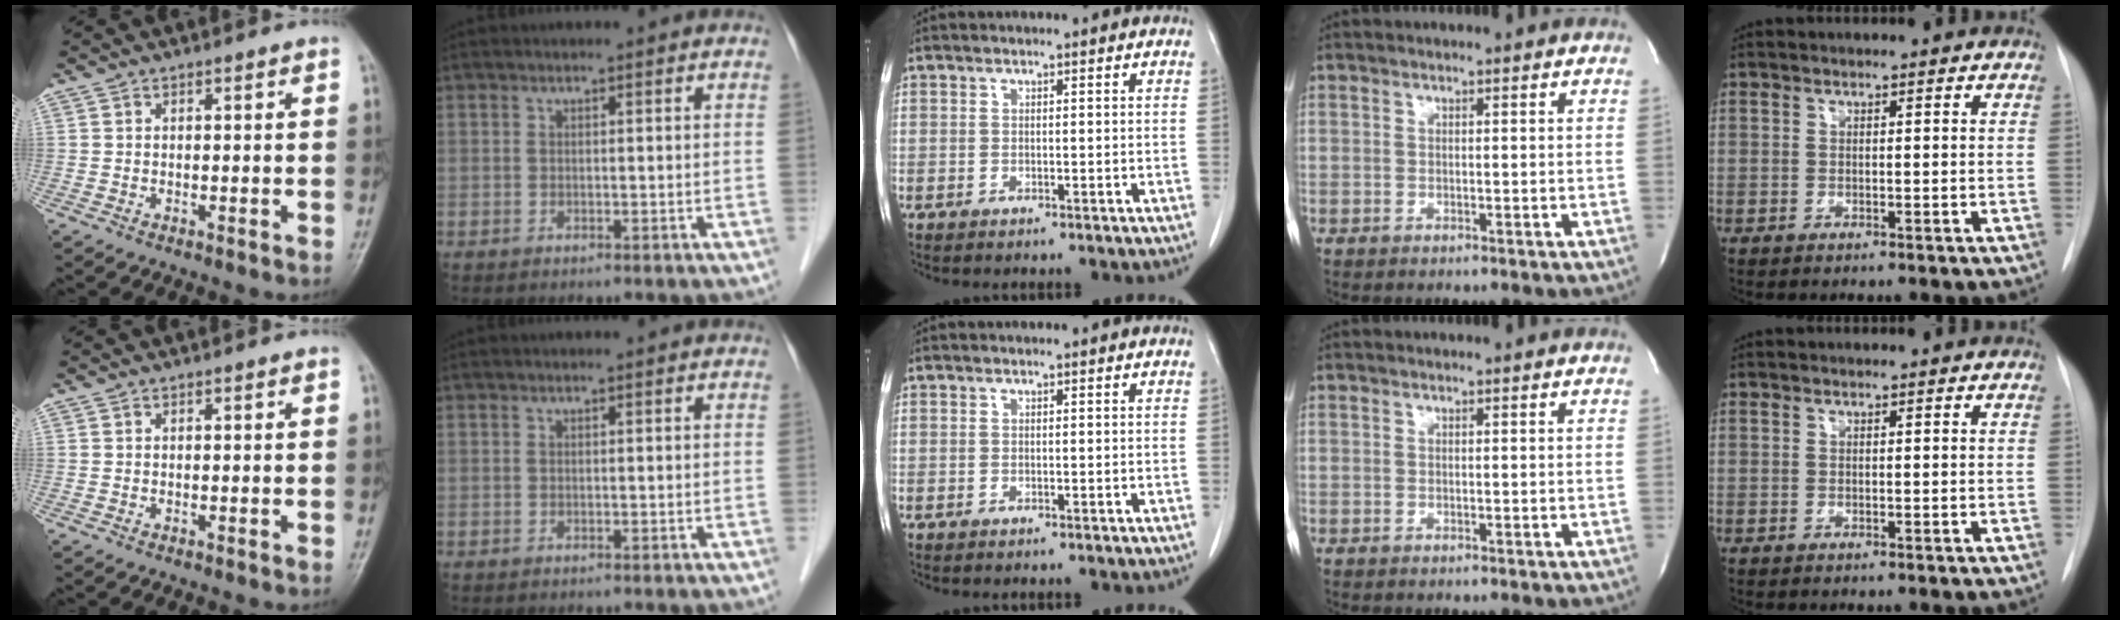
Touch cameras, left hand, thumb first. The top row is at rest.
{}